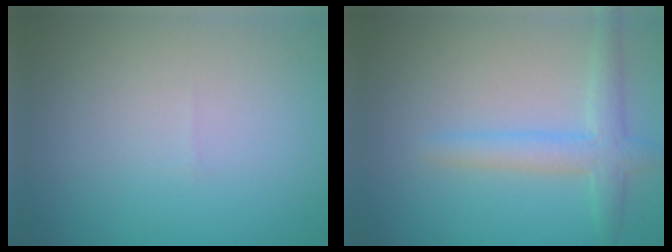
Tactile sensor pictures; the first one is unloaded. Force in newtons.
{"total": 3.0, "press": 3.0, "slide": 0.2}